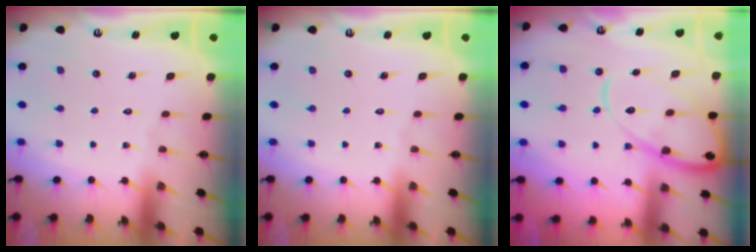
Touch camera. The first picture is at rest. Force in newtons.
{"total": 0.0}
{"total": 15.8, "press": 15.7, "slide": 1.4}